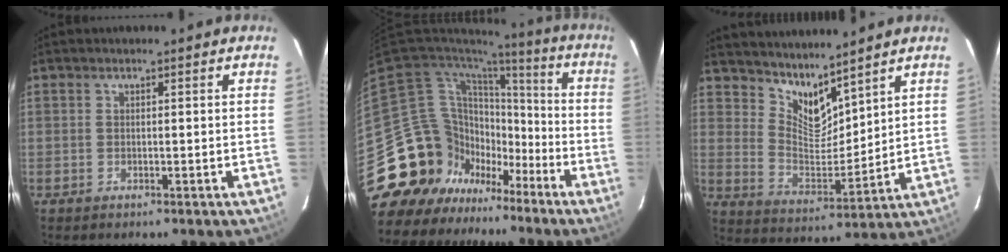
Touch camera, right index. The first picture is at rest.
{"total": 18.7, "force": [-10.0, 15.3, 4.1], "torque": [-0.117, 0.049, -0.162]}
{"total": 9.5, "force": [8.2, 2.7, 3.9], "torque": [-0.073, -0.010, 0.159]}